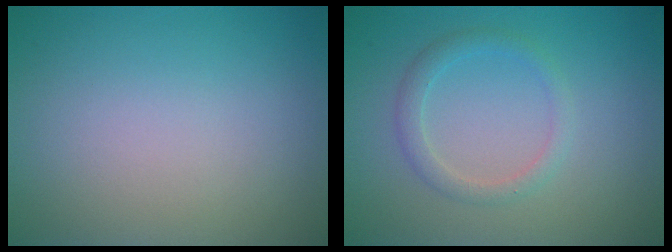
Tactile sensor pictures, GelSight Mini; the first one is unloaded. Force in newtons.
{"total": 1.9, "press": 1.9, "slide": 0.1}